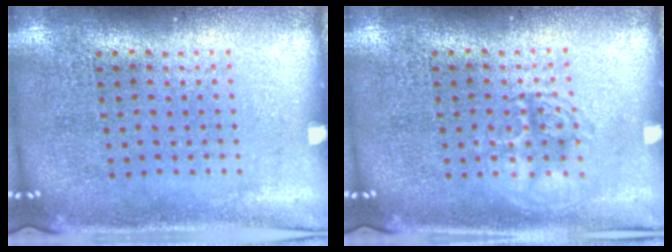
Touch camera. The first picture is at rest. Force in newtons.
{"total": 1.9, "press": 1.9, "slide": 0.3}